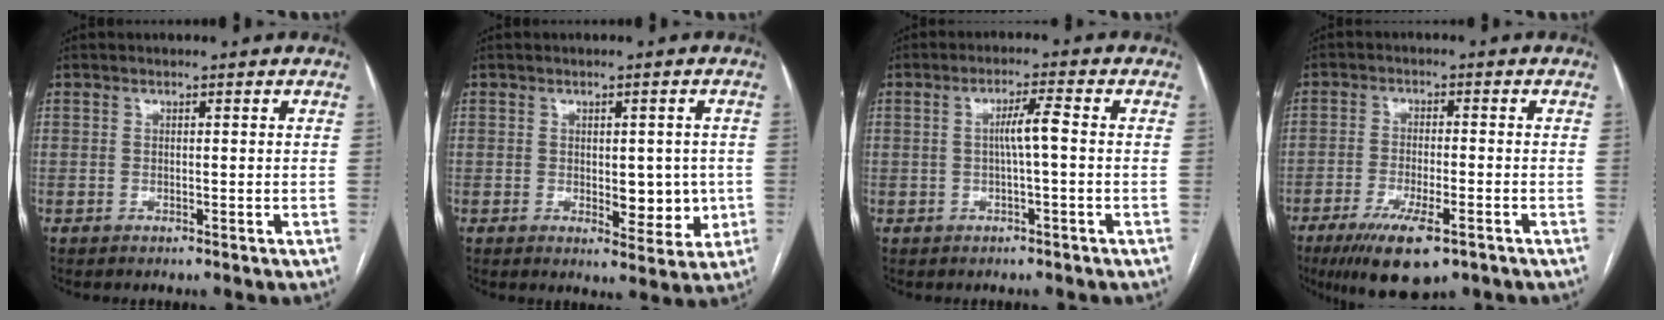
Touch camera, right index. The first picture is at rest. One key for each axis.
{"total": 6.3, "fx": -0.4, "fy": 3.1, "fz": 5.4, "tx": -0.063, "ty": -0.003, "tz": 0.004}
{"total": 3.5, "fx": -0.2, "fy": 0.0, "fz": 3.5, "tx": -0.063, "ty": 0.006, "tz": -0.001}
{"total": 10.0, "fx": -6.1, "fy": 2.4, "fz": 7.6, "tx": -0.133, "ty": -0.021, "tz": -0.098}